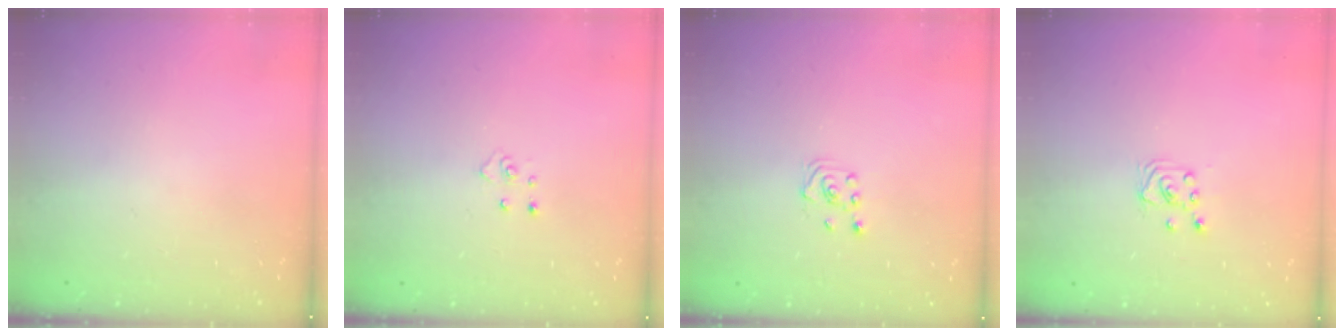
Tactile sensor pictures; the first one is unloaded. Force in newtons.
{"total": 3.7, "press": 3.7, "slide": 0.3}
{"total": 1.9, "press": 1.8, "slide": 0.6}
{"total": 2.0, "press": 2.0, "slide": 0.2}